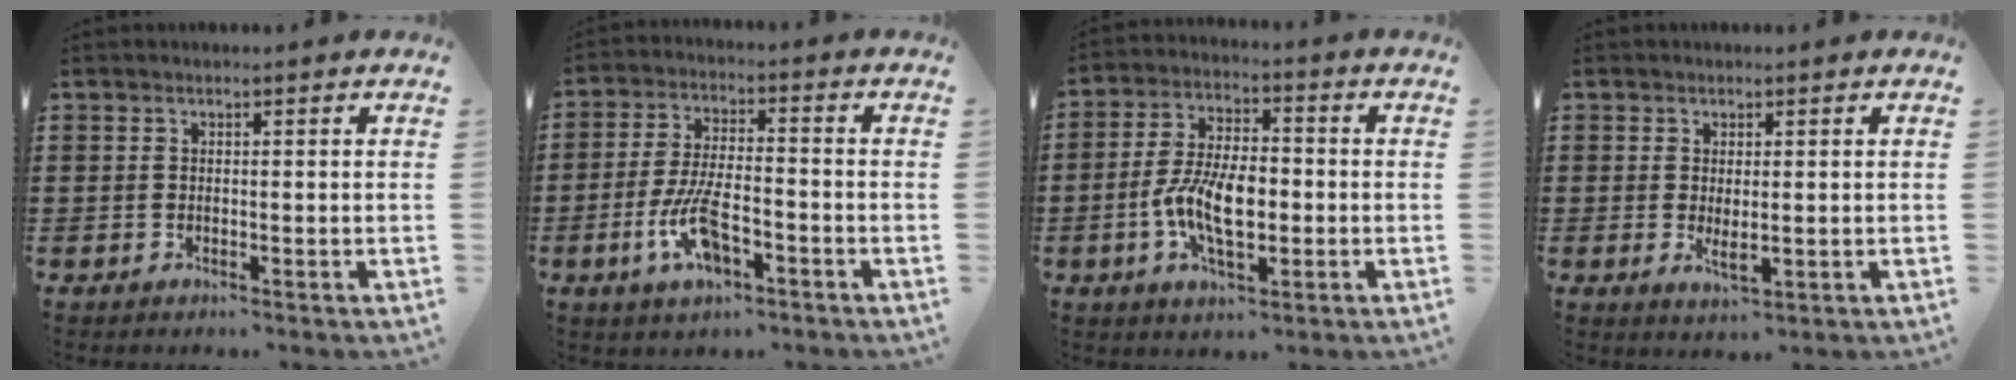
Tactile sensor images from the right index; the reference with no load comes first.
{"total": 9.0, "force": [-3.6, 3.7, 7.4], "torque": [-0.165, -0.007, -0.067]}
{"total": 9.3, "force": [-2.1, 4.5, 7.8], "torque": [-0.176, -0.001, -0.044]}
{"total": 2.8, "force": [-0.1, 1.1, 2.6], "torque": [-0.047, 0.001, -0.001]}